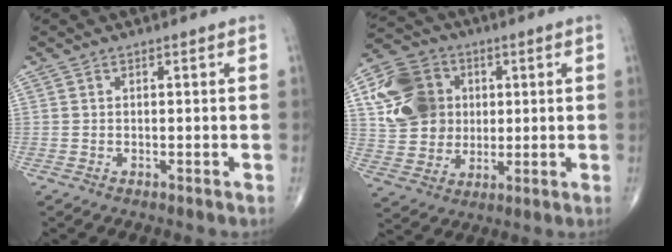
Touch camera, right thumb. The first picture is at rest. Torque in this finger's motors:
{"motor_torque": [0.14, 0.17, 0.58, 0.47, 0.08]}